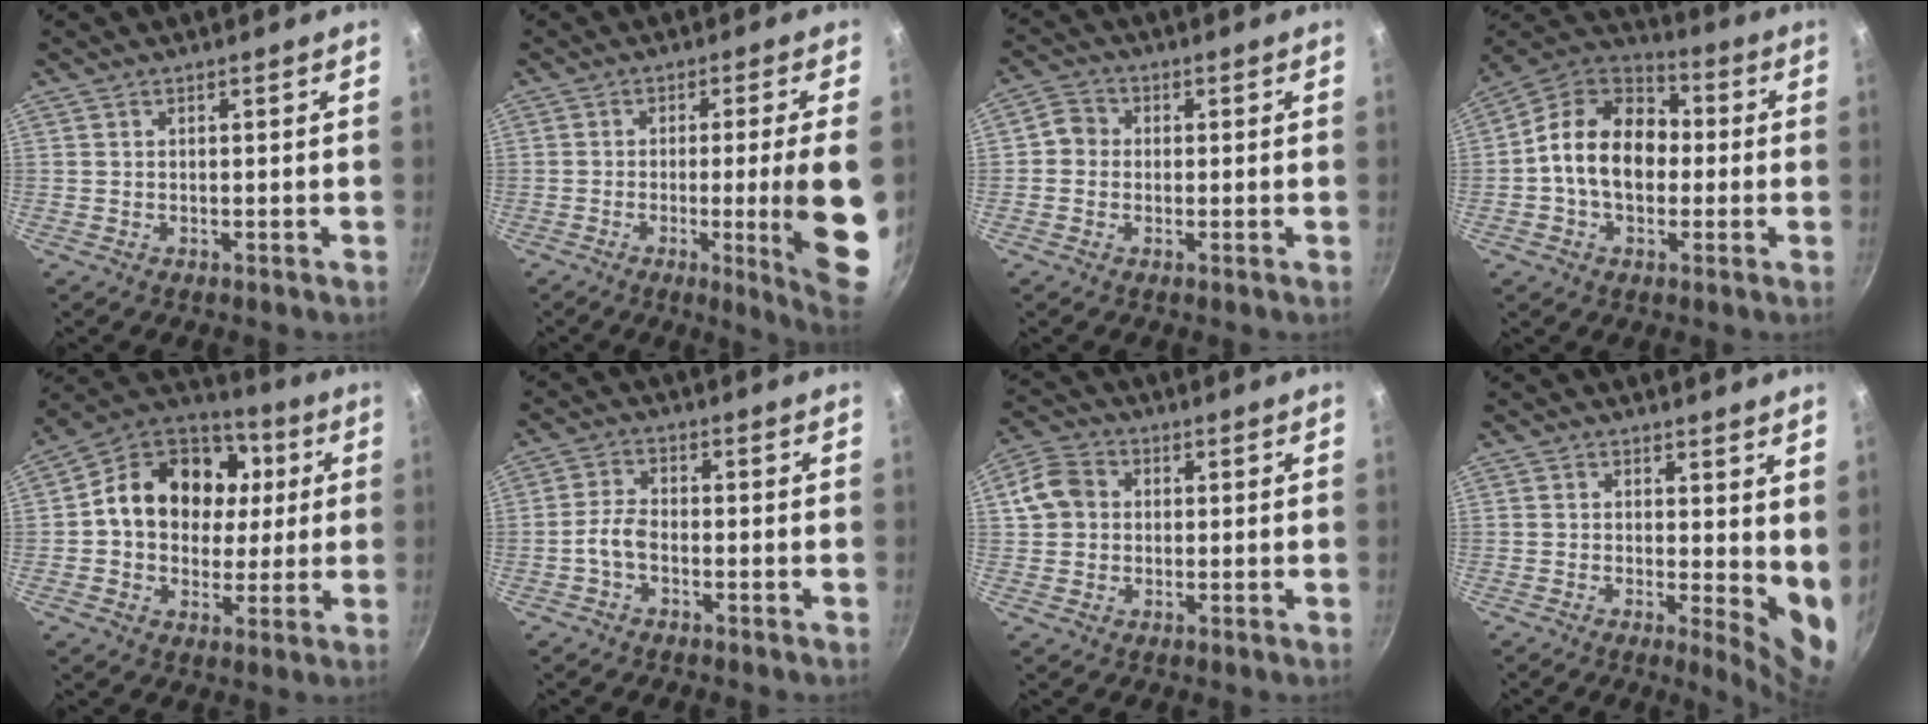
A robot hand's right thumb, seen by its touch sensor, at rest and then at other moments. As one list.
[{"total": 13.4, "force": [-2.4, -0.1, 13.2], "torque": [-0.183, -0.001, -0.027]}, {"total": 4.0, "force": [-0.2, 3.7, 1.5], "torque": [-0.007, 0.008, -0.019]}, {"total": 16.3, "force": [-0.3, 11.9, 11.2], "torque": [-0.151, 0.037, -0.026]}, {"total": 19.1, "force": [2.8, 15.3, 11.2], "torque": [-0.165, 0.024, 0.032]}, {"total": 3.8, "force": [-1.7, 1.9, 2.7], "torque": [-0.059, 0.020, -0.042]}, {"total": 6.9, "force": [0.8, 6.0, 3.4], "torque": [-0.042, 0.012, -0.001]}, {"total": 6.5, "force": [1.0, 2.5, 5.9], "torque": [-0.070, -0.023, 0.012]}]